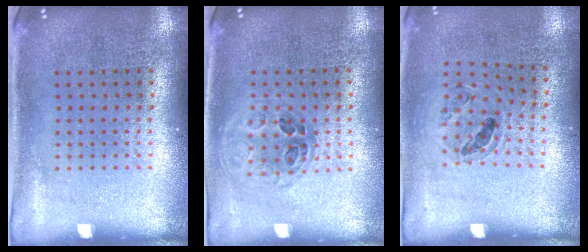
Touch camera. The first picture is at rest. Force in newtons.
{"total": 1.1, "press": 1.0, "slide": 0.5}
{"total": 0.9, "press": 0.9, "slide": 0.1}